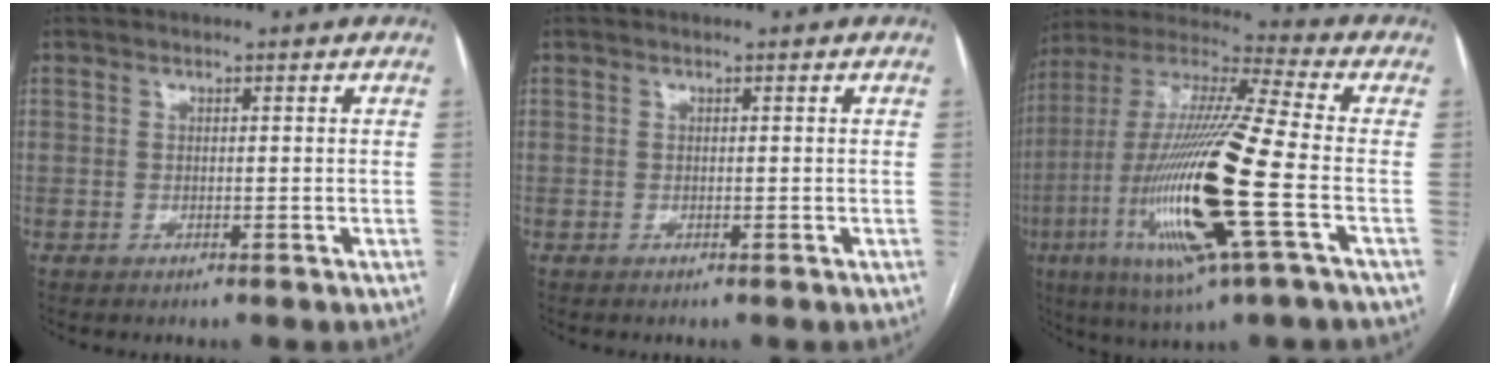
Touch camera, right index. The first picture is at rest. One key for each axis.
{"total": 0.0}
{"total": 22.9, "fx": -6.2, "fy": 1.4, "fz": 22.0, "tx": -0.471, "ty": -0.028, "tz": -0.119}